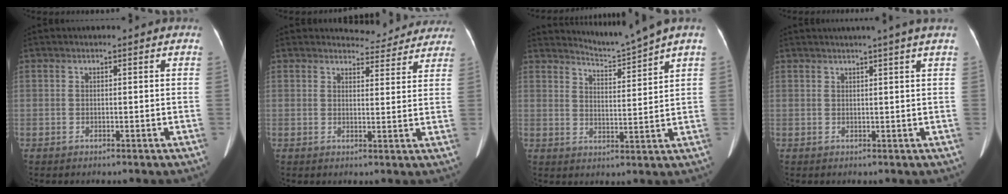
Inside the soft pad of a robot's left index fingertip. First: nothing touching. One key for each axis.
{"total": 7.7, "fx": 7.4, "fy": 2.1, "fz": -0.1, "tx": 0.019, "ty": -0.008, "tz": 0.072}
{"total": 4.9, "fx": 4.4, "fy": -2.1, "fz": 0.0, "tx": -0.006, "ty": -0.025, "tz": 0.087}
{"total": 3.9, "fx": 3.0, "fy": -1.3, "fz": 2.2, "tx": -0.027, "ty": 0.006, "tz": 0.038}